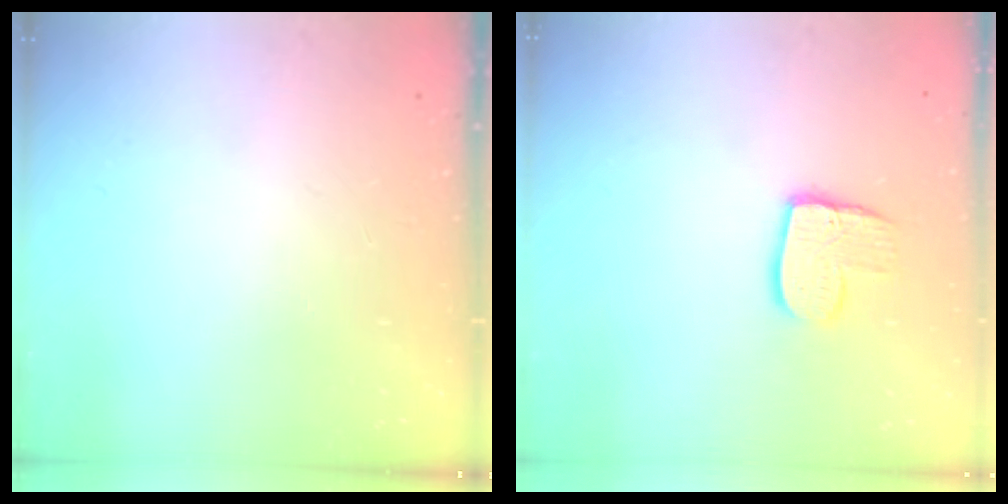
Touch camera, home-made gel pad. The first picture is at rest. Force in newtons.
{"total": 10.0, "press": 10.0, "slide": 0.8}